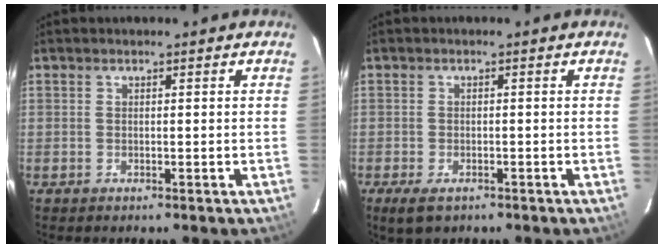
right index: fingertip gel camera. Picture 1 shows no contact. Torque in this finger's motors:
{"motor_torque": [0.47, -0.38, 0.08, 0.04]}